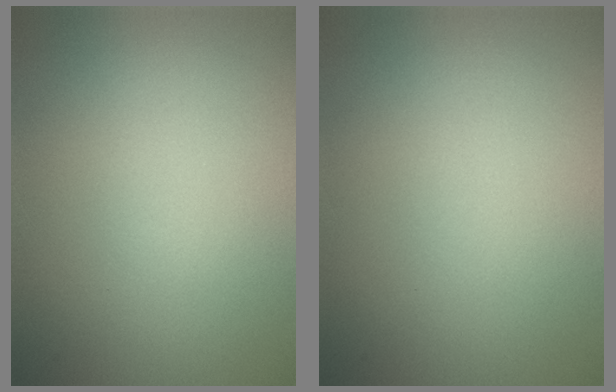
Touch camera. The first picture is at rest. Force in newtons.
{"total": 0.0}